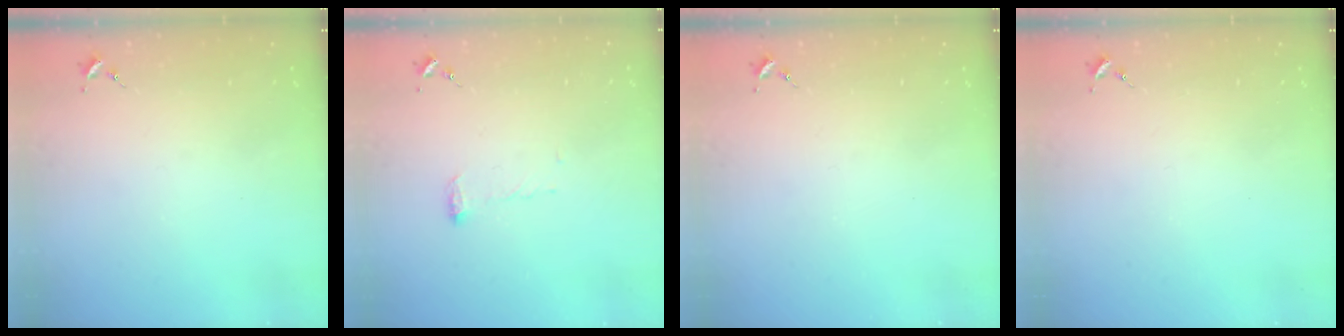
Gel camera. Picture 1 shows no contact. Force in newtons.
{"total": 5.0, "press": 5.0, "slide": 0.5}
{"total": 0.0}
{"total": 0.0}